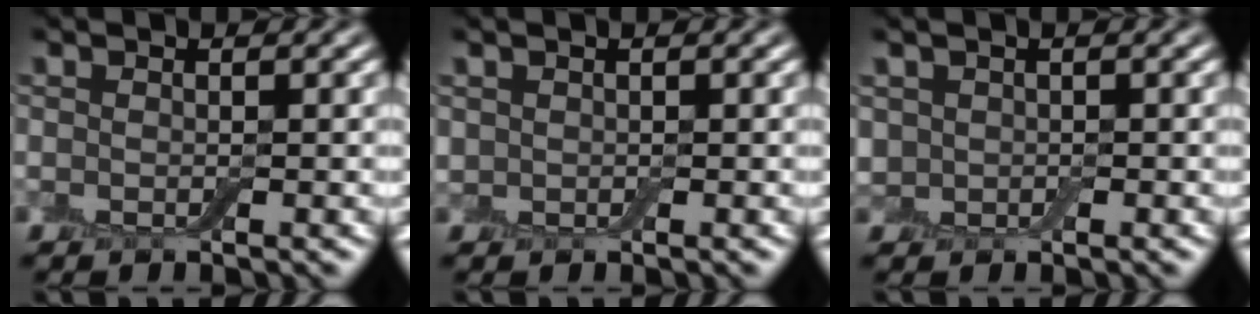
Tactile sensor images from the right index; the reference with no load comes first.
{"total": 0.7, "force": [0.3, 0.6, 0.1], "torque": [0.000, 0.000, 0.005]}
{"total": 1.6, "force": [0.3, 1.5, 0.6], "torque": [-0.012, -0.003, 0.001]}